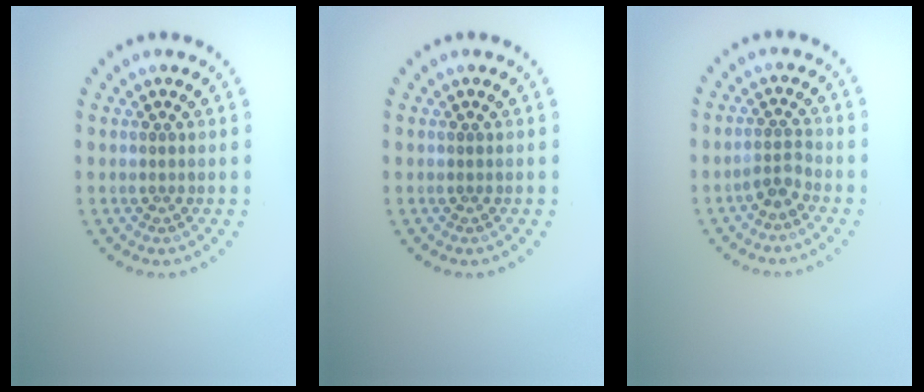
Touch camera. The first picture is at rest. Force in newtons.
{"total": 0.0}
{"total": 1.7, "press": 1.3, "slide": 1.2}